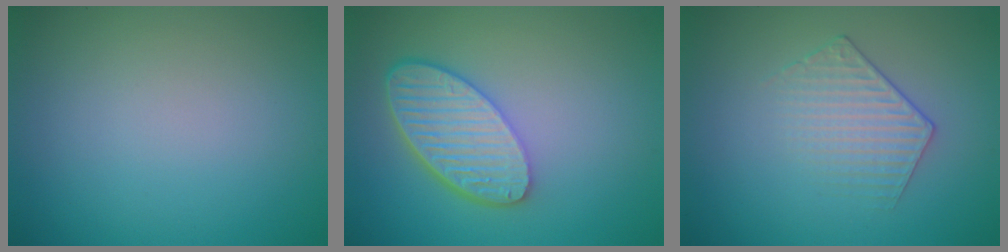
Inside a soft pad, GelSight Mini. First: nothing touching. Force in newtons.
{"total": 5.9, "press": 4.5, "slide": 3.8}
{"total": 1.9, "press": 1.4, "slide": 1.3}